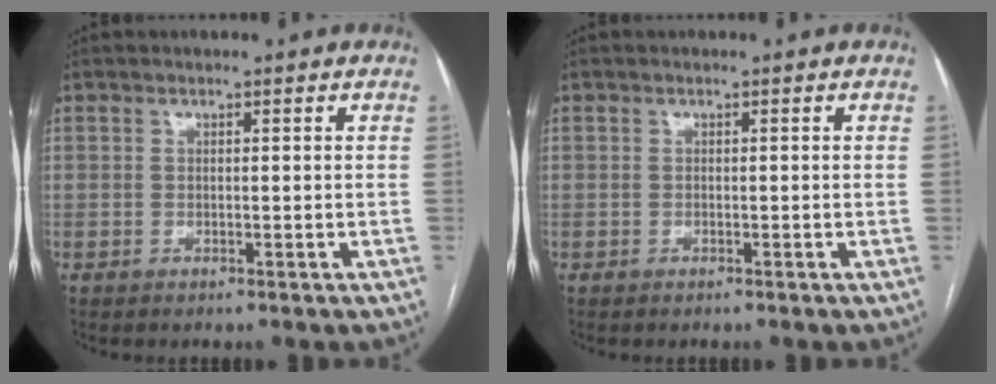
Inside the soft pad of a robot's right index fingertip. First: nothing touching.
{"total": 0.0}